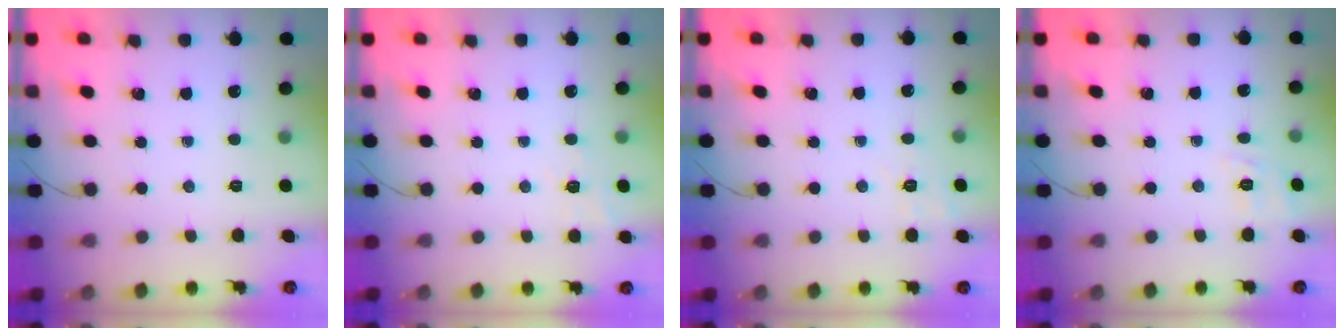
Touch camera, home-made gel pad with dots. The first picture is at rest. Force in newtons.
{"total": 7.9, "press": 7.7, "slide": 1.7}
{"total": 1.7, "press": 0.1, "slide": 1.7}
{"total": 2.2, "press": 0.8, "slide": 2.0}